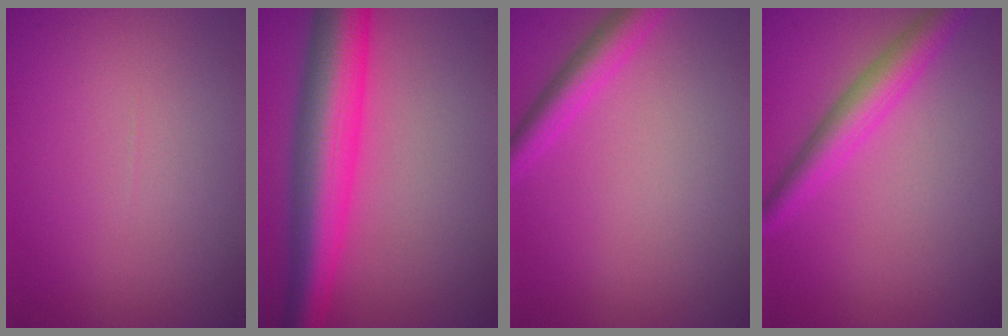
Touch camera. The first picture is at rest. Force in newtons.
{"total": 9.0, "press": 9.0, "slide": 0.3}
{"total": 3.0, "press": 3.0, "slide": 0.2}
{"total": 3.6, "press": 3.6, "slide": 0.1}